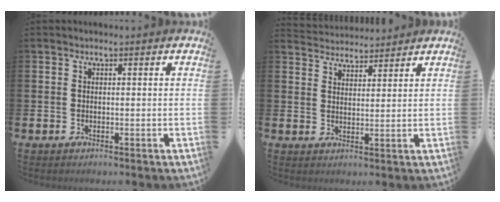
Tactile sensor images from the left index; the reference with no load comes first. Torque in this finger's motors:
{"motor_torque": [-1.27, -0.45, -0.96, -0.09]}